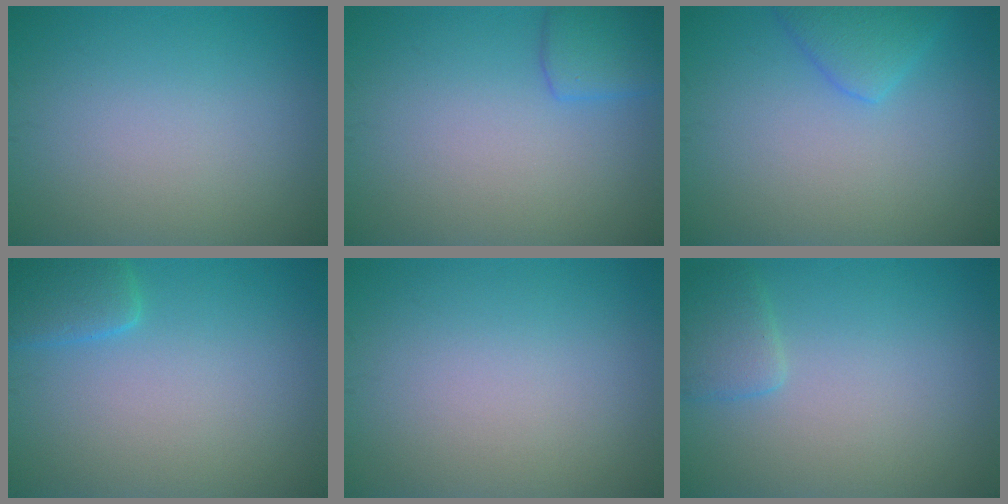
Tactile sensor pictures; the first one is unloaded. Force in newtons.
{"total": 2.6, "press": 2.6, "slide": 0.1}
{"total": 2.7, "press": 2.7, "slide": 0.2}
{"total": 2.6, "press": 2.6, "slide": 0.3}
{"total": 0.0}
{"total": 1.8, "press": 1.8, "slide": 0.2}